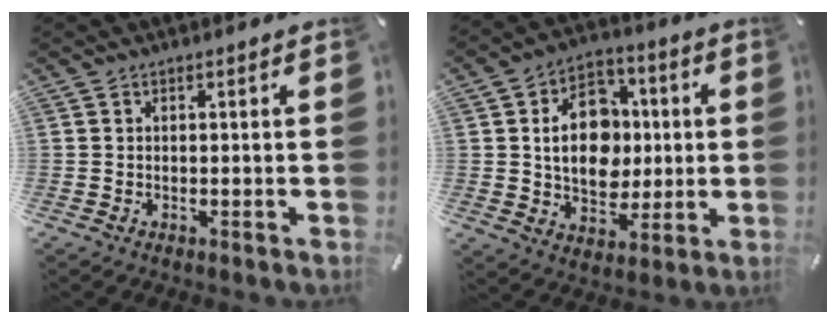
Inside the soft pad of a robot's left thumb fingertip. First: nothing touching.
{"total": 14.4, "force": [0.7, 11.5, 8.6], "torque": [-0.139, 0.015, 0.016]}